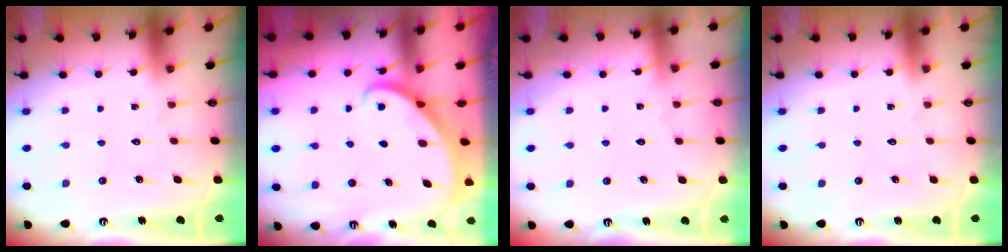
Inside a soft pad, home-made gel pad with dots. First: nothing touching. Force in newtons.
{"total": 2.6, "press": 2.6, "slide": 0.3}
{"total": 1.8, "press": 1.8, "slide": 0.3}
{"total": 0.0}